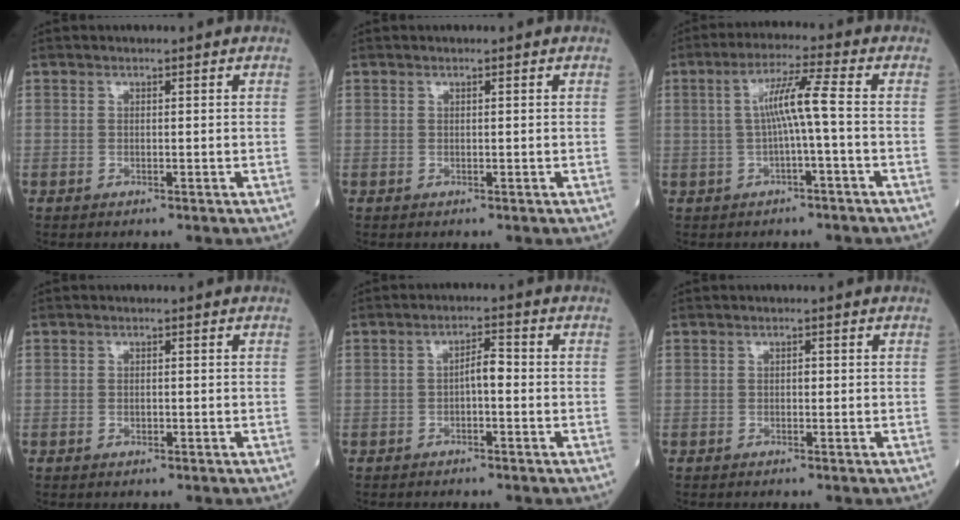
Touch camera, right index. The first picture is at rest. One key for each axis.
{"total": 0.0}
{"total": 5.9, "fx": -0.3, "fy": -0.6, "fz": 5.8, "tx": -0.109, "ty": 0.017, "tz": -0.003}
{"total": 0.9, "fx": -0.3, "fy": 0.5, "fz": 0.6, "tx": -0.013, "ty": 0.000, "tz": -0.005}
{"total": 2.8, "fx": -0.5, "fy": 0.8, "fz": 2.6, "tx": -0.040, "ty": 0.008, "tz": -0.009}
{"total": 0.6, "fx": 0.0, "fy": 0.4, "fz": 0.5, "tx": -0.007, "ty": 0.001, "tz": -0.002}